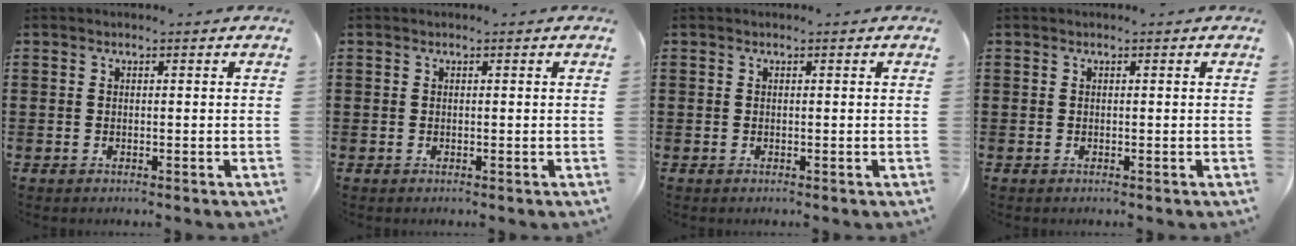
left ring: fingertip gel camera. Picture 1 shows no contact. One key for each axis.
{"total": 0.0}
{"total": 0.0}
{"total": 0.0}